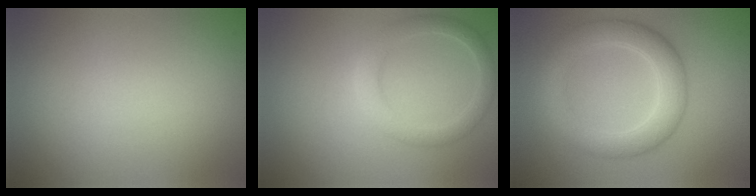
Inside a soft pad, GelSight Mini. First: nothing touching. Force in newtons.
{"total": 2.7, "press": 2.7, "slide": 0.1}
{"total": 5.0, "press": 5.0, "slide": 0.1}